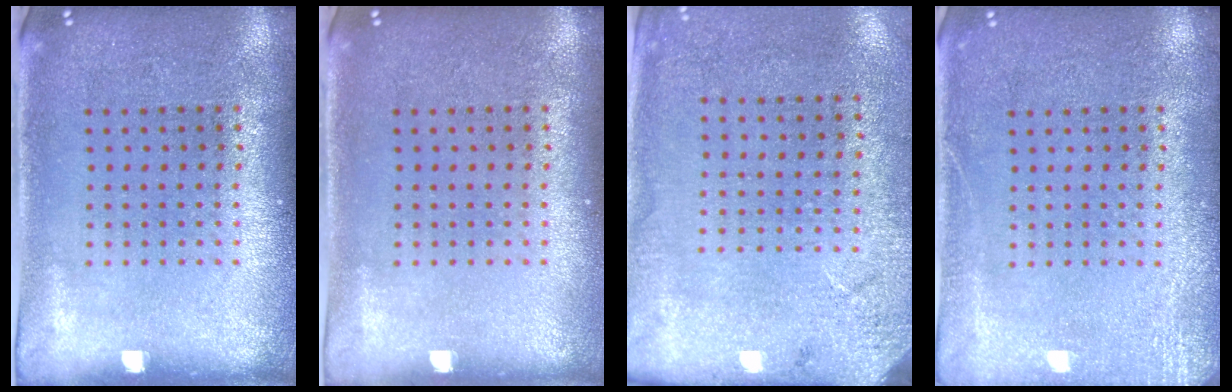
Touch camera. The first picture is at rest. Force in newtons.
{"total": 0.0}
{"total": 2.6, "press": 2.2, "slide": 1.3}
{"total": 2.5, "press": 2.4, "slide": 0.3}